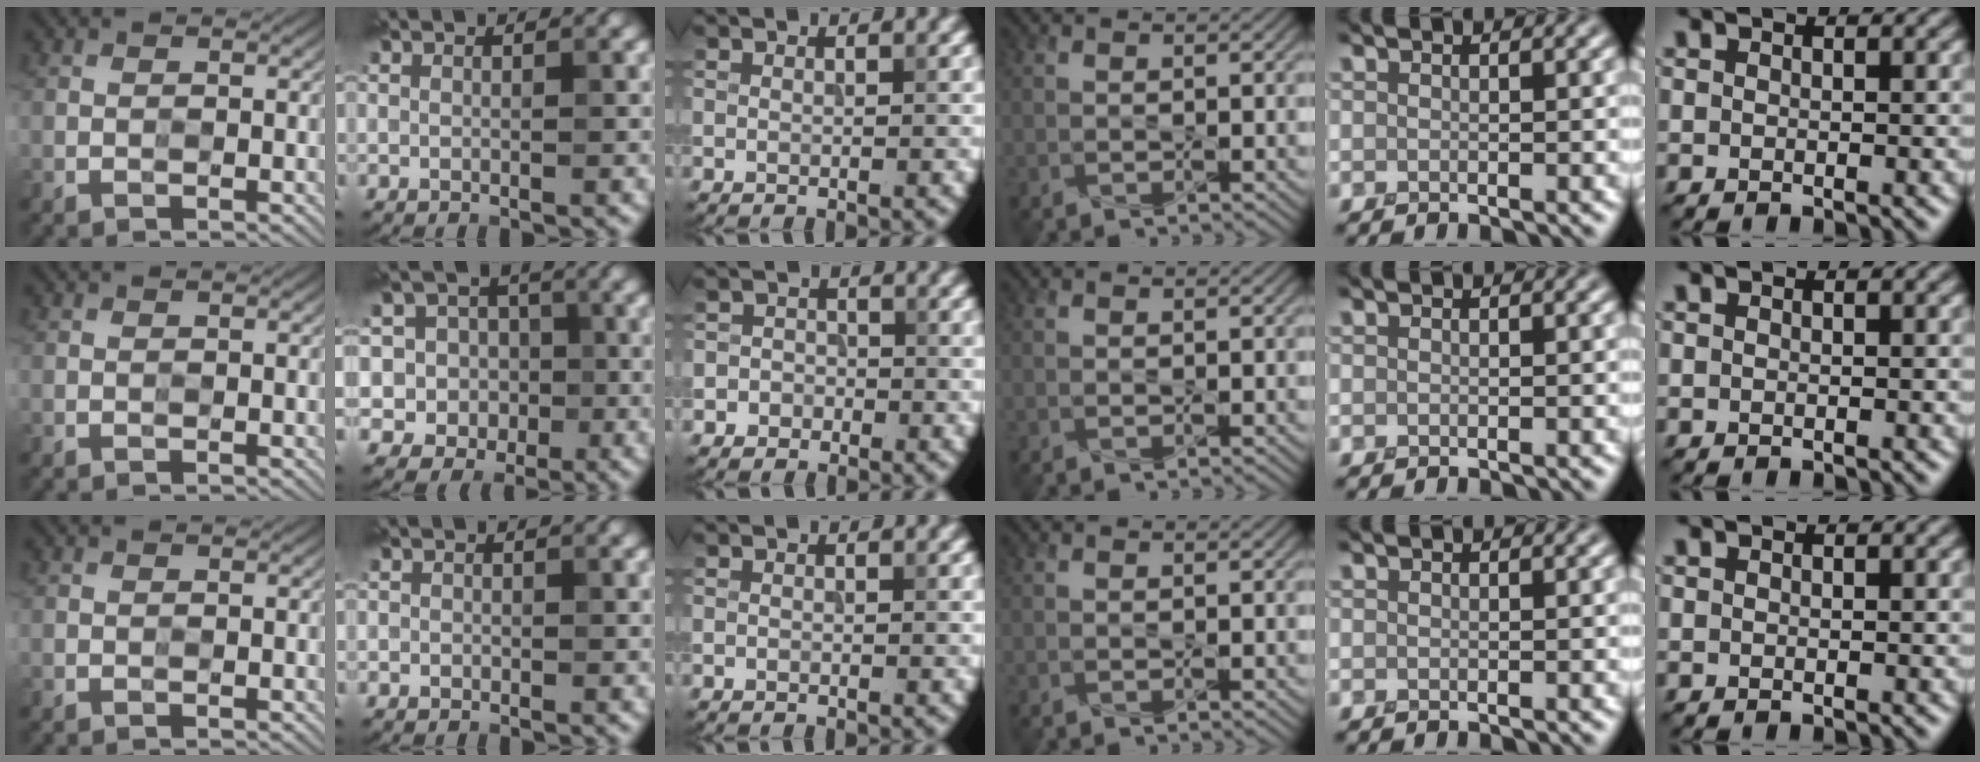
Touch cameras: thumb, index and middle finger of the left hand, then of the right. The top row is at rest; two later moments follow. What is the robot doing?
{"motion": "press", "object": "memory foam"}